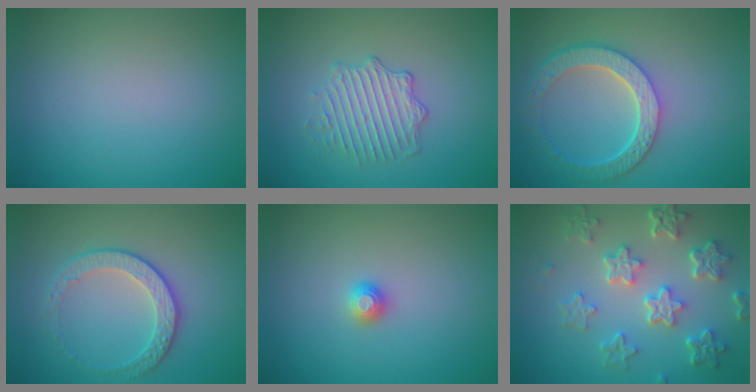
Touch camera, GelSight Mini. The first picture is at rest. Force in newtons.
{"total": 2.6, "press": 2.0, "slide": 1.6}
{"total": 5.8, "press": 4.4, "slide": 3.7}
{"total": 2.8, "press": 2.4, "slide": 1.4}
{"total": 1.2, "press": 1.1, "slide": 0.3}
{"total": 6.2, "press": 4.6, "slide": 4.2}